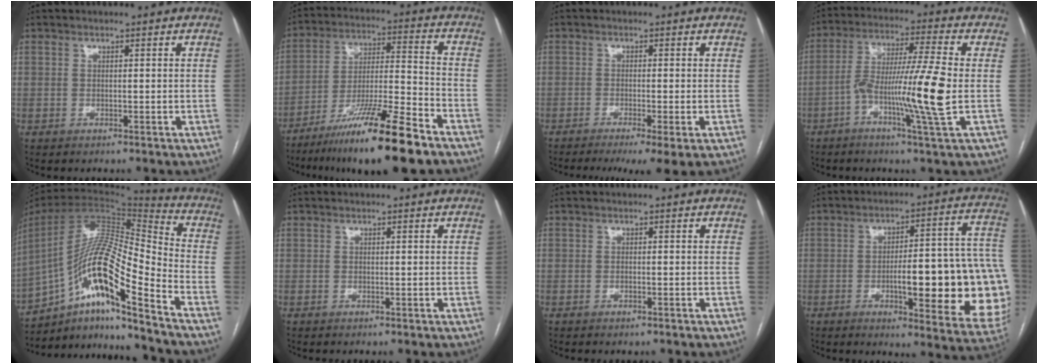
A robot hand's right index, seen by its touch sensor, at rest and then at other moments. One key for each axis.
{"total": 17.6, "fx": -12.2, "fy": 0.1, "fz": 12.6, "tx": -0.217, "ty": -0.029, "tz": -0.214}
{"total": 6.6, "fx": -4.2, "fy": 0.3, "fz": 5.2, "tx": -0.074, "ty": -0.013, "tz": -0.067}
{"total": 12.4, "fx": -2.9, "fy": -1.1, "fz": 12.0, "tx": -0.227, "ty": 0.001, "tz": -0.058}
{"total": 19.7, "fx": -11.5, "fy": 1.6, "fz": 15.9, "tx": -0.305, "ty": 0.007, "tz": -0.206}
{"total": 0.0}
{"total": 0.6, "fx": -0.4, "fy": 0.2, "fz": 0.4, "tx": -0.010, "ty": -0.001, "tz": -0.004}
{"total": 22.6, "fx": -3.9, "fy": 4.6, "fz": 21.8, "tx": -0.200, "ty": 0.025, "tz": -0.034}